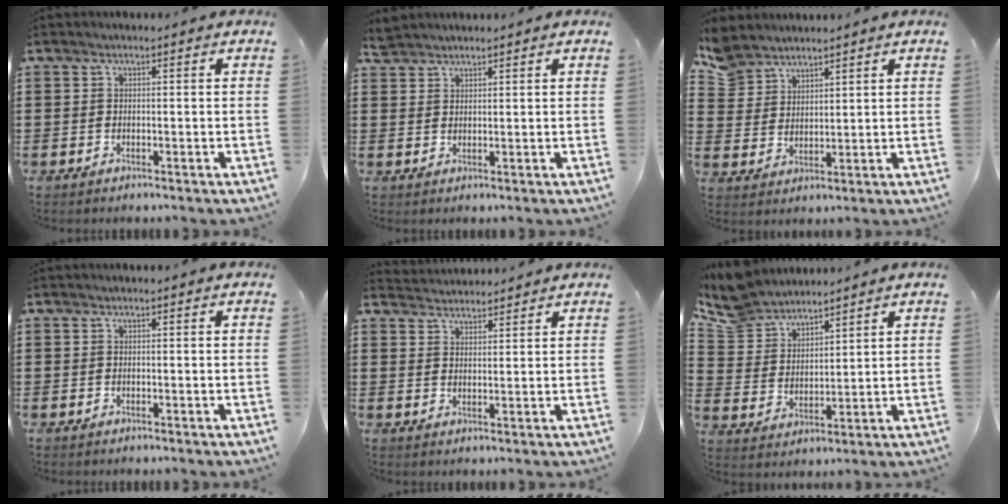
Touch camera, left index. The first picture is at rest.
{"total": 2.5, "force": [2.4, 0.6, 0.2], "torque": [-0.010, 0.001, 0.048]}
{"total": 5.3, "force": [4.6, 2.6, 0.3], "torque": [-0.032, -0.007, 0.090]}
{"total": 0.0}
{"total": 2.8, "force": [2.7, 0.1, -0.5], "torque": [0.001, -0.007, 0.053]}
{"total": 7.7, "force": [7.0, 2.8, 1.5], "torque": [-0.068, -0.026, 0.130]}